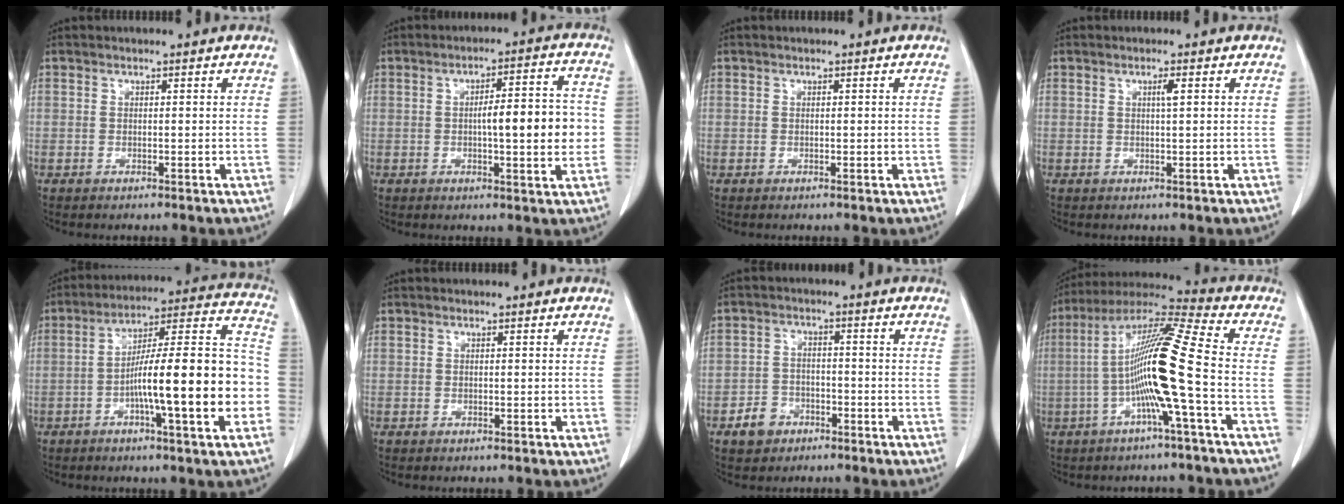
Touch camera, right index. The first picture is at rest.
{"total": 9.6, "force": [-0.7, 1.8, 9.5], "torque": [-0.132, 0.020, -0.008]}
{"total": 0.5, "force": [0.0, 0.3, 0.5], "torque": [-0.006, 0.001, 0.002]}
{"total": 1.2, "force": [0.4, -0.1, 1.2], "torque": [-0.021, 0.001, 0.006]}
{"total": 19.6, "force": [-4.8, 1.7, 18.9], "torque": [-0.247, 0.027, -0.070]}
{"total": 0.0}
{"total": 4.6, "force": [-2.7, 3.5, 1.2], "torque": [-0.020, 0.011, -0.041]}
{"total": 14.3, "force": [-2.6, -1.3, 14.0], "torque": [-0.259, 0.013, -0.062]}